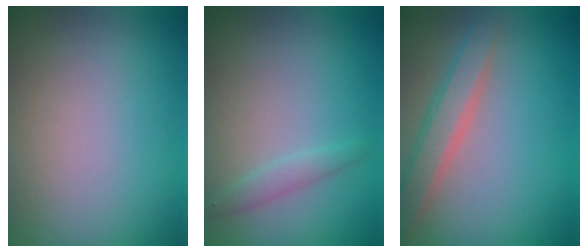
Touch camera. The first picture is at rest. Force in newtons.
{"total": 1.2, "press": 1.2, "slide": 0.0}
{"total": 3.4, "press": 3.4, "slide": 0.3}